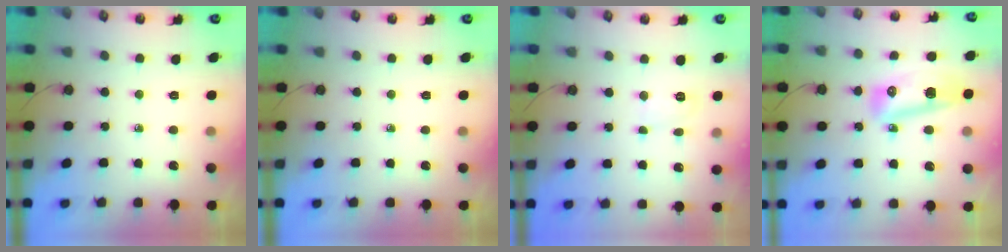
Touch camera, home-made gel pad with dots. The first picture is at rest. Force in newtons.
{"total": 0.0}
{"total": 4.4, "press": 4.3, "slide": 0.7}
{"total": 10.5, "press": 10.3, "slide": 2.0}